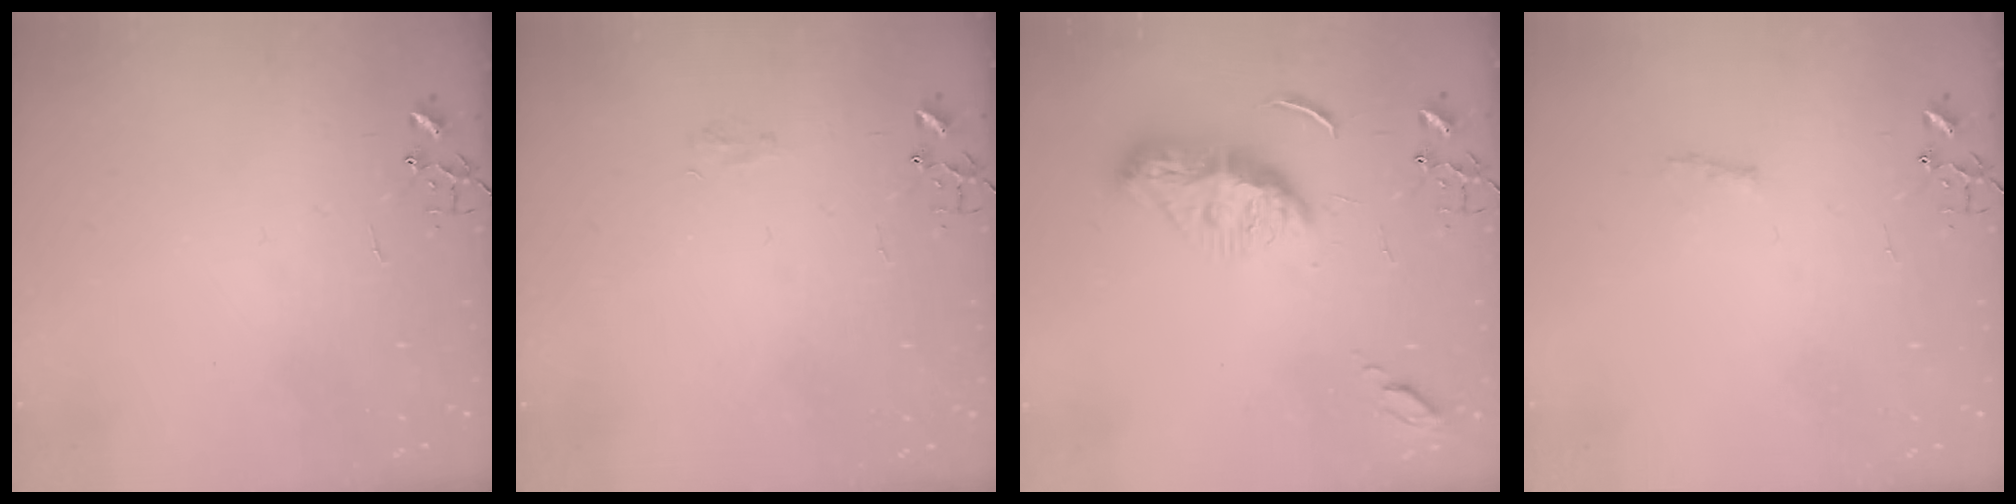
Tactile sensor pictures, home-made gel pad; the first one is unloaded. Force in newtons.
{"total": 5.6, "press": 5.6, "slide": 0.7}
{"total": 11.3, "press": 11.3, "slide": 0.3}
{"total": 4.7, "press": 4.6, "slide": 0.6}